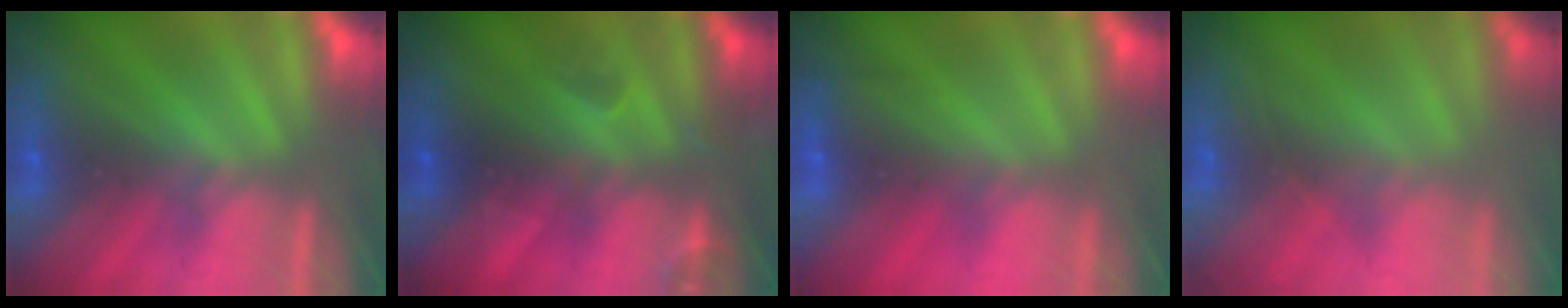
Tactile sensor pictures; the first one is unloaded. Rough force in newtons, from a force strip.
{"total": 2.4}
{"total": 2.3}
{"total": 7.1}